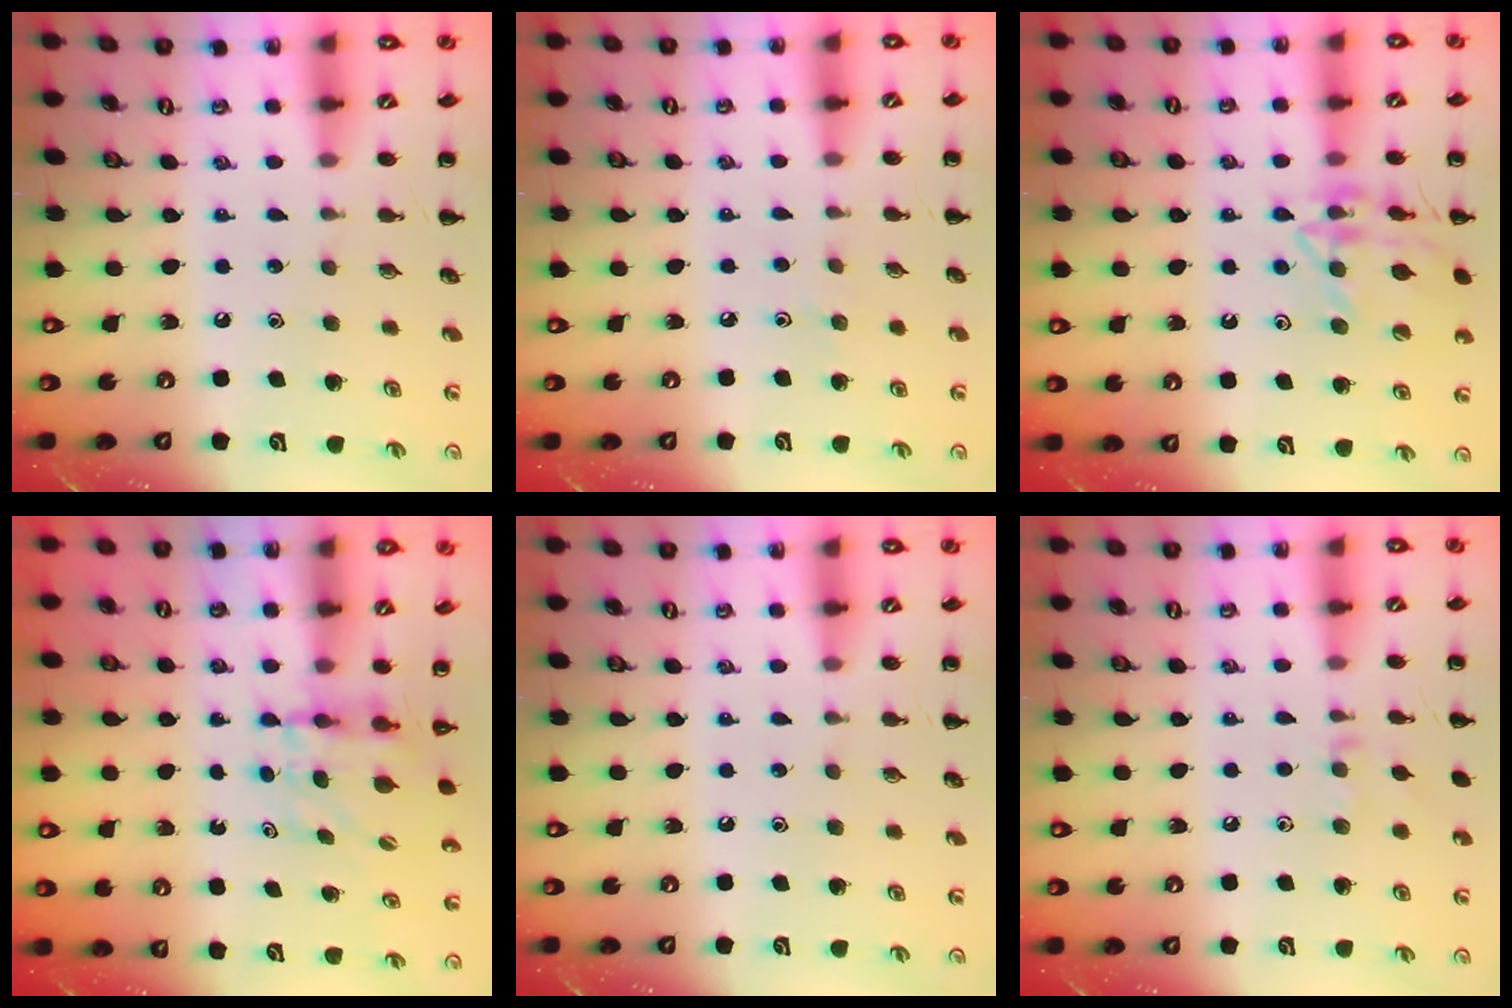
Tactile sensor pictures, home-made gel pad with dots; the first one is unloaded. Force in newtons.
{"total": 2.4, "press": 2.2, "slide": 1.0}
{"total": 14.7, "press": 14.6, "slide": 1.0}
{"total": 4.6, "press": 4.6, "slide": 0.1}
{"total": 0.0}
{"total": 7.0, "press": 6.7, "slide": 1.9}